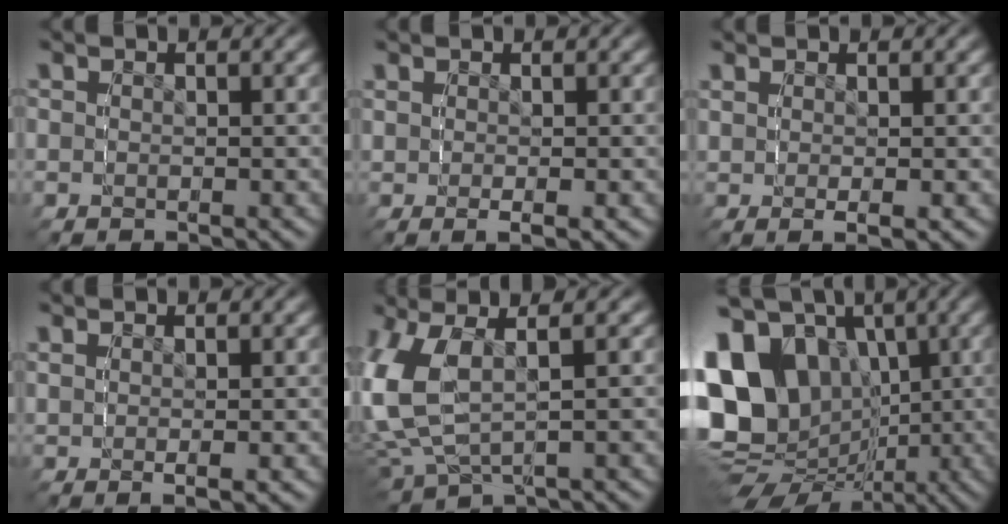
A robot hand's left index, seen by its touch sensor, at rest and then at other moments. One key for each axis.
{"total": 1.2, "fx": 0.0, "fy": -0.3, "fz": 1.1, "tx": -0.024, "ty": -0.002, "tz": 0.003}
{"total": 1.2, "fx": 0.4, "fy": -0.3, "fz": 1.0, "tx": -0.023, "ty": -0.002, "tz": 0.009}
{"total": 1.2, "fx": 0.7, "fy": -0.2, "fz": 0.9, "tx": -0.022, "ty": -0.002, "tz": 0.015}
{"total": 10.3, "fx": 0.3, "fy": 8.0, "fz": 6.5, "tx": -0.178, "ty": -0.015, "tz": 0.004}
{"total": 18.9, "fx": -1.0, "fy": 15.5, "fz": 10.7, "tx": -0.237, "ty": -0.052, "tz": -0.013}